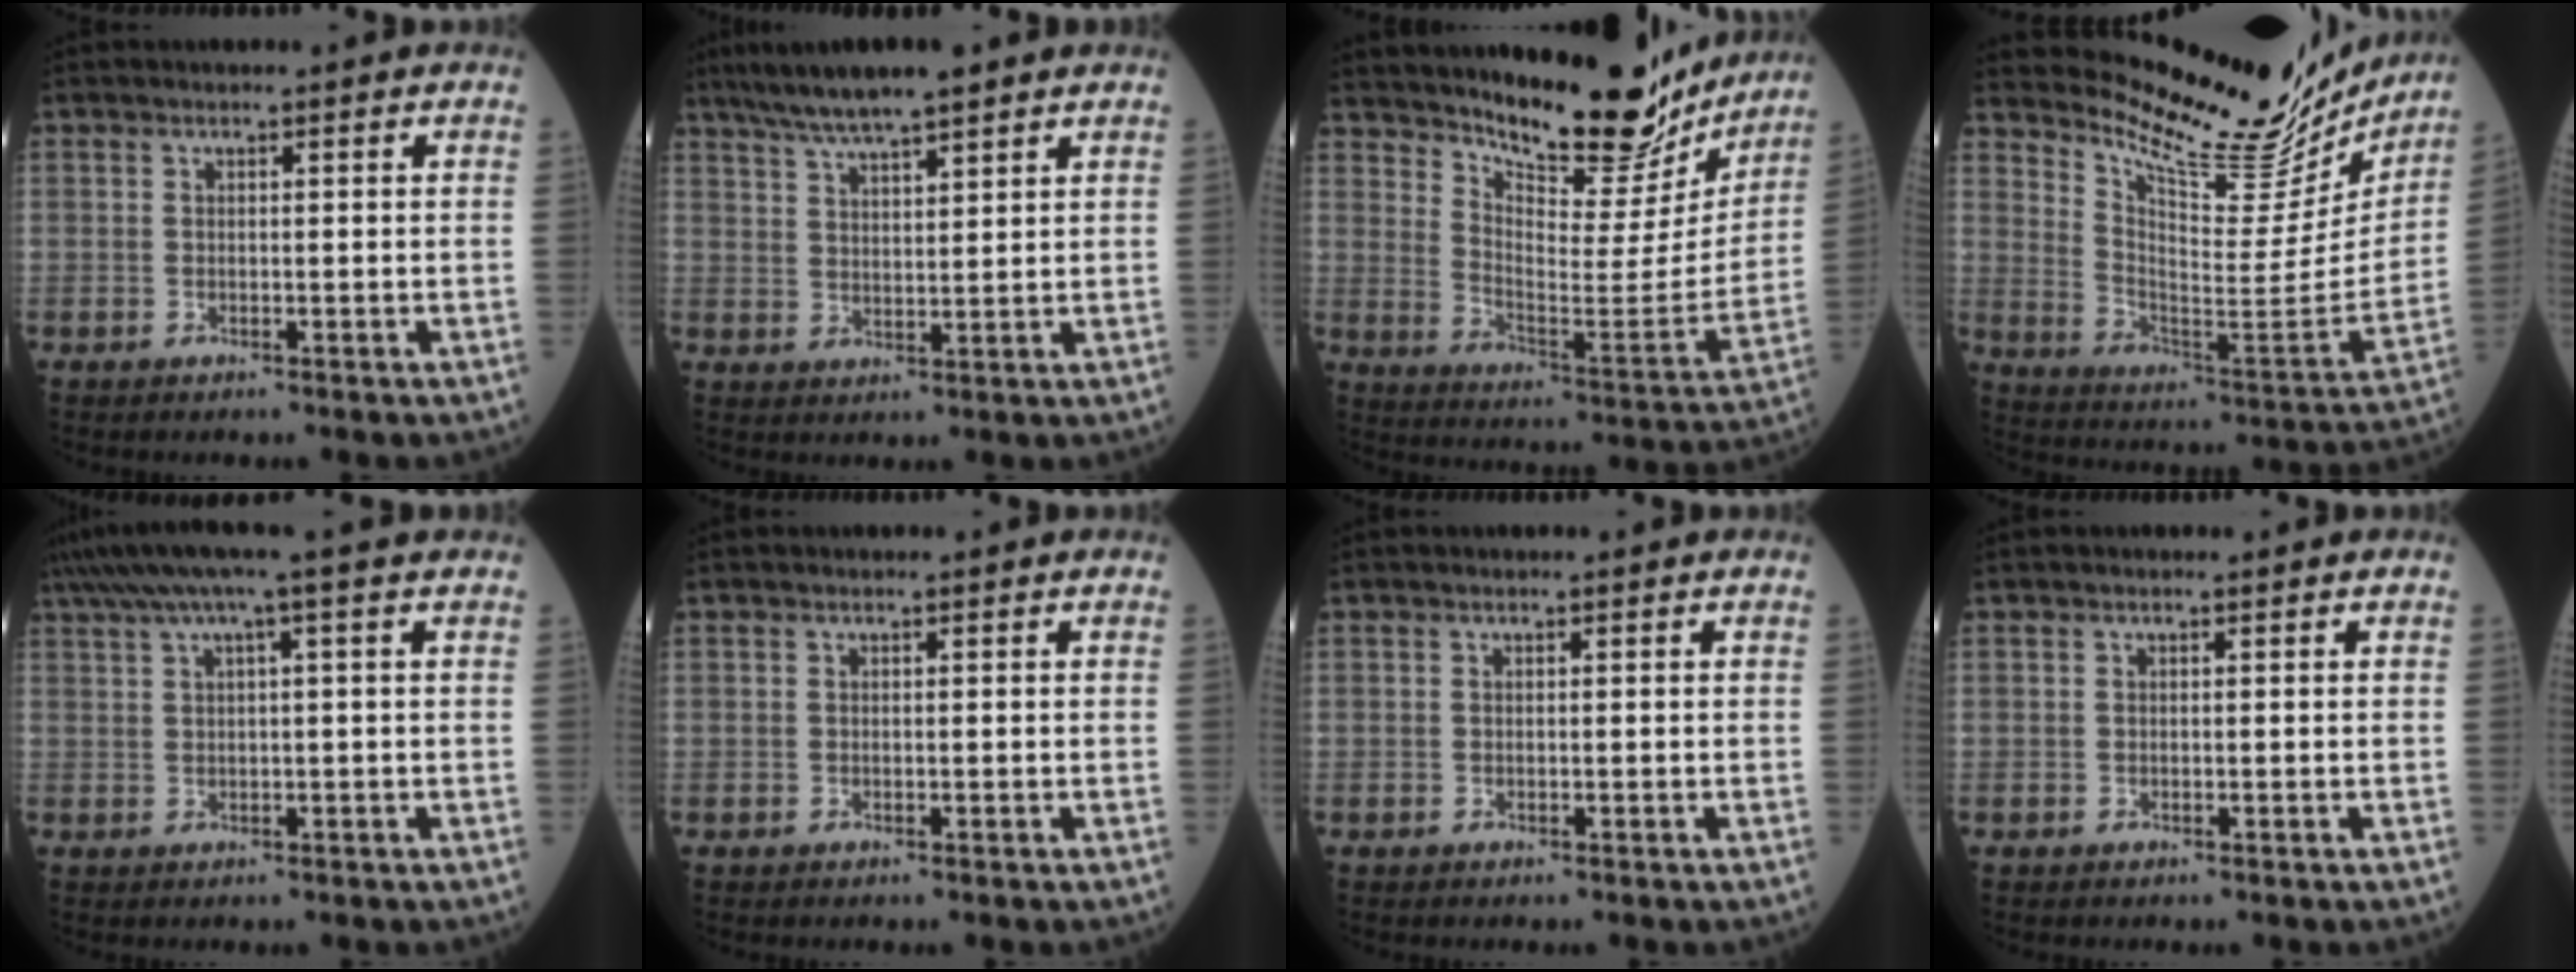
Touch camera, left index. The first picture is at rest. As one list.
[{"total": 8.4, "force": [6.7, 0.9, 5.0], "torque": [-0.089, 0.023, 0.117]}, {"total": 18.7, "force": [16.8, 4.3, 6.9], "torque": [-0.104, -0.044, 0.240]}, {"total": 21.1, "force": [19.5, 4.0, 6.9], "torque": [-0.116, -0.067, 0.277]}, {"total": 6.2, "force": [3.8, -0.7, 4.9], "torque": [-0.086, 0.035, 0.066]}, {"total": 0.0}, {"total": 0.0}, {"total": 0.0}]